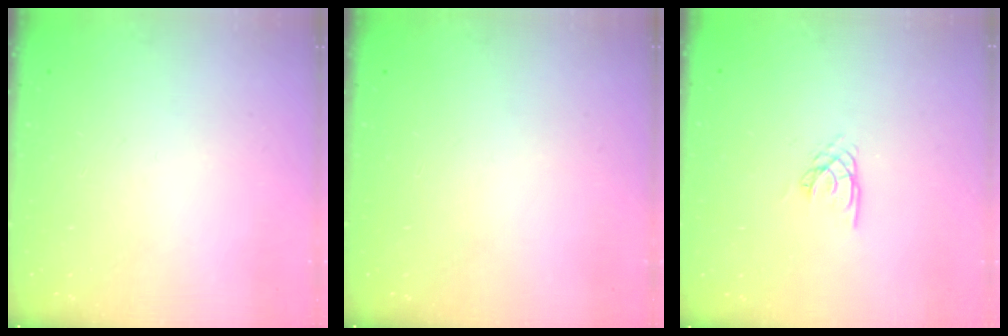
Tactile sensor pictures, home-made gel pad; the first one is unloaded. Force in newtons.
{"total": 0.0}
{"total": 2.2, "press": 2.2, "slide": 0.2}